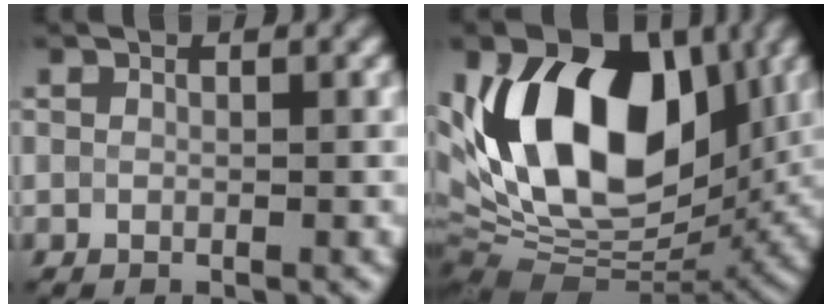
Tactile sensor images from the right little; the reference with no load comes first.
{"total": 16.4, "force": [3.2, 10.4, 12.3], "torque": [-0.220, 0.018, 0.047]}